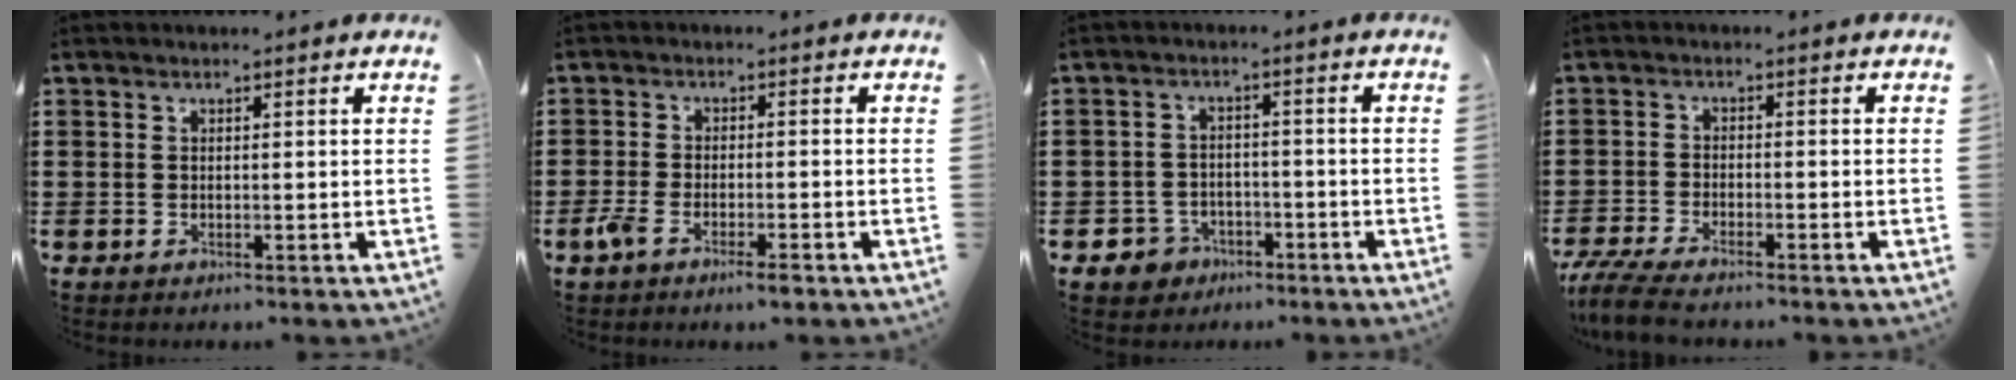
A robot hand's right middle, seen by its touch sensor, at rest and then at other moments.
{"total": 3.7, "force": [-2.3, 1.0, 2.8], "torque": [-0.065, -0.002, -0.046]}
{"total": 3.5, "force": [-2.6, 2.2, 0.5], "torque": [-0.031, 0.001, -0.059]}
{"total": 4.5, "force": [-4.1, 0.2, 1.7], "torque": [-0.056, -0.015, -0.088]}